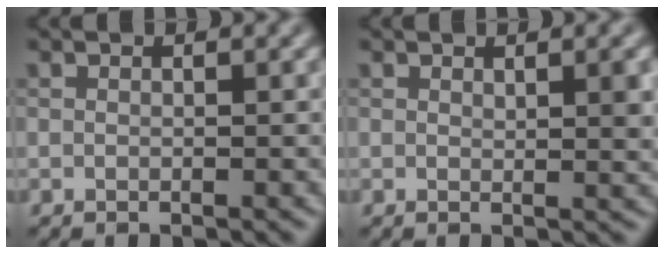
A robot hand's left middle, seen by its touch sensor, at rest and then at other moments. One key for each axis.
{"total": 2.0, "fx": 0.9, "fy": 0.5, "fz": 1.8, "tx": -0.021, "ty": -0.002, "tz": 0.016}